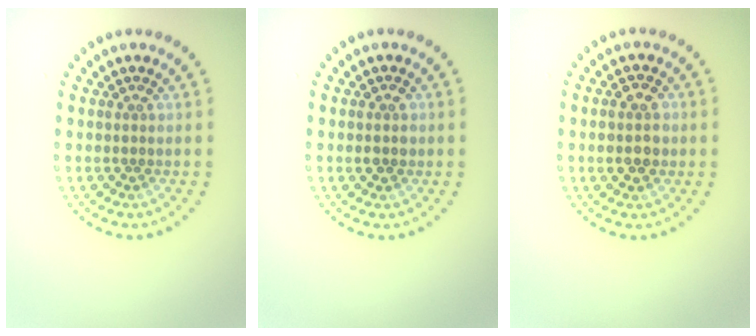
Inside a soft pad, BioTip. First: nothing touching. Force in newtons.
{"total": 1.4, "press": 1.4, "slide": 0.1}
{"total": 2.3, "press": 2.3, "slide": 0.0}